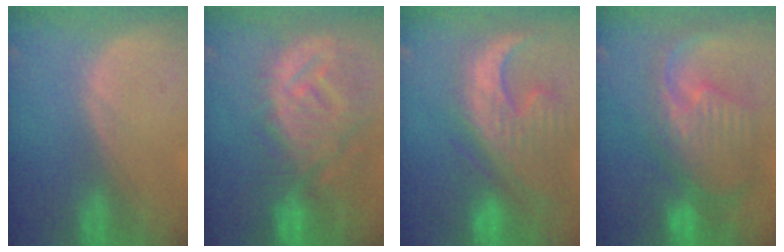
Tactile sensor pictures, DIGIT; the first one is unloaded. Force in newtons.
{"total": 12.8, "press": 11.3, "slide": 6.0}
{"total": 13.4, "press": 11.3, "slide": 7.1}
{"total": 11.4, "press": 9.9, "slide": 5.7}